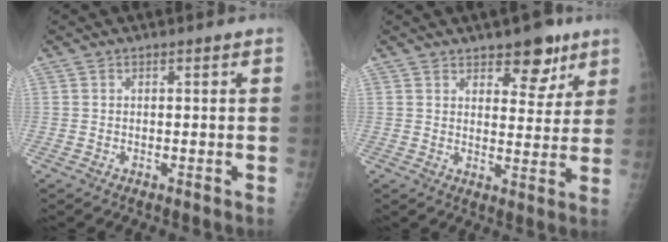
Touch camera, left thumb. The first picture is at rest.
{"total": 8.1, "force": [5.5, 4.0, 4.3], "torque": [-0.021, -0.031, 0.077]}